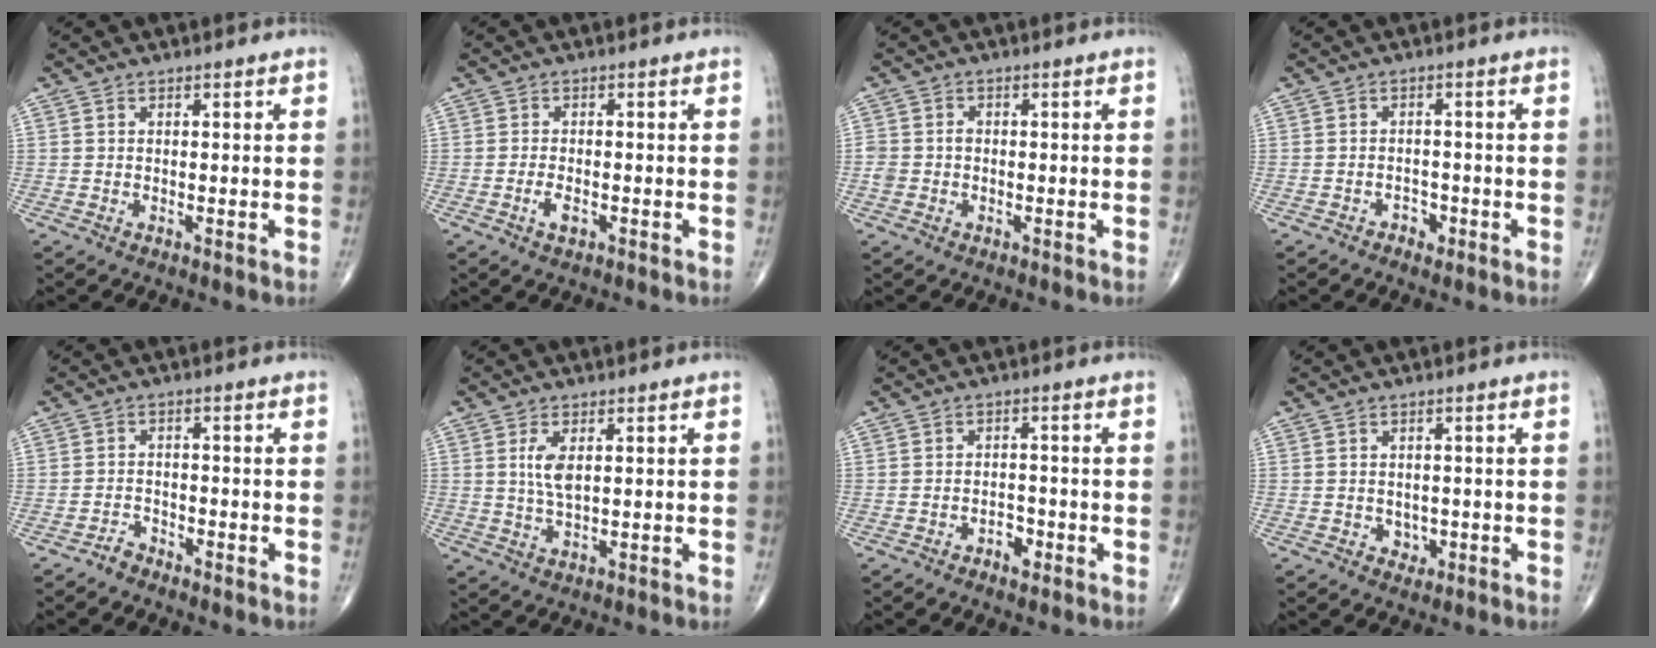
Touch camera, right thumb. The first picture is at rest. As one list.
[{"total": 2.4, "force": [-1.1, 1.0, 1.9], "torque": [-0.033, 0.003, -0.021]}, {"total": 2.8, "force": [-0.5, 2.4, 1.3], "torque": [-0.017, 0.011, -0.009]}, {"total": 1.9, "force": [-1.2, 1.3, 0.7], "torque": [0.003, 0.007, -0.021]}, {"total": 1.9, "force": [-1.8, 0.5, 0.2], "torque": [0.001, 0.005, -0.038]}, {"total": 4.3, "force": [1.1, 1.8, 3.8], "torque": [-0.075, -0.007, 0.025]}, {"total": 2.5, "force": [-1.5, 1.4, 1.4], "torque": [-0.009, 0.010, -0.026]}, {"total": 1.9, "force": [-0.5, 1.6, 0.8], "torque": [0.002, 0.003, -0.004]}]